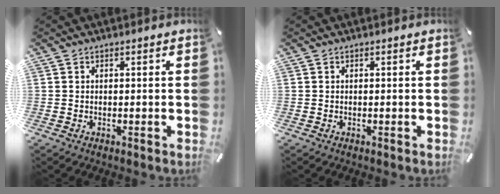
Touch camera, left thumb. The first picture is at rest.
{"total": 0.0}